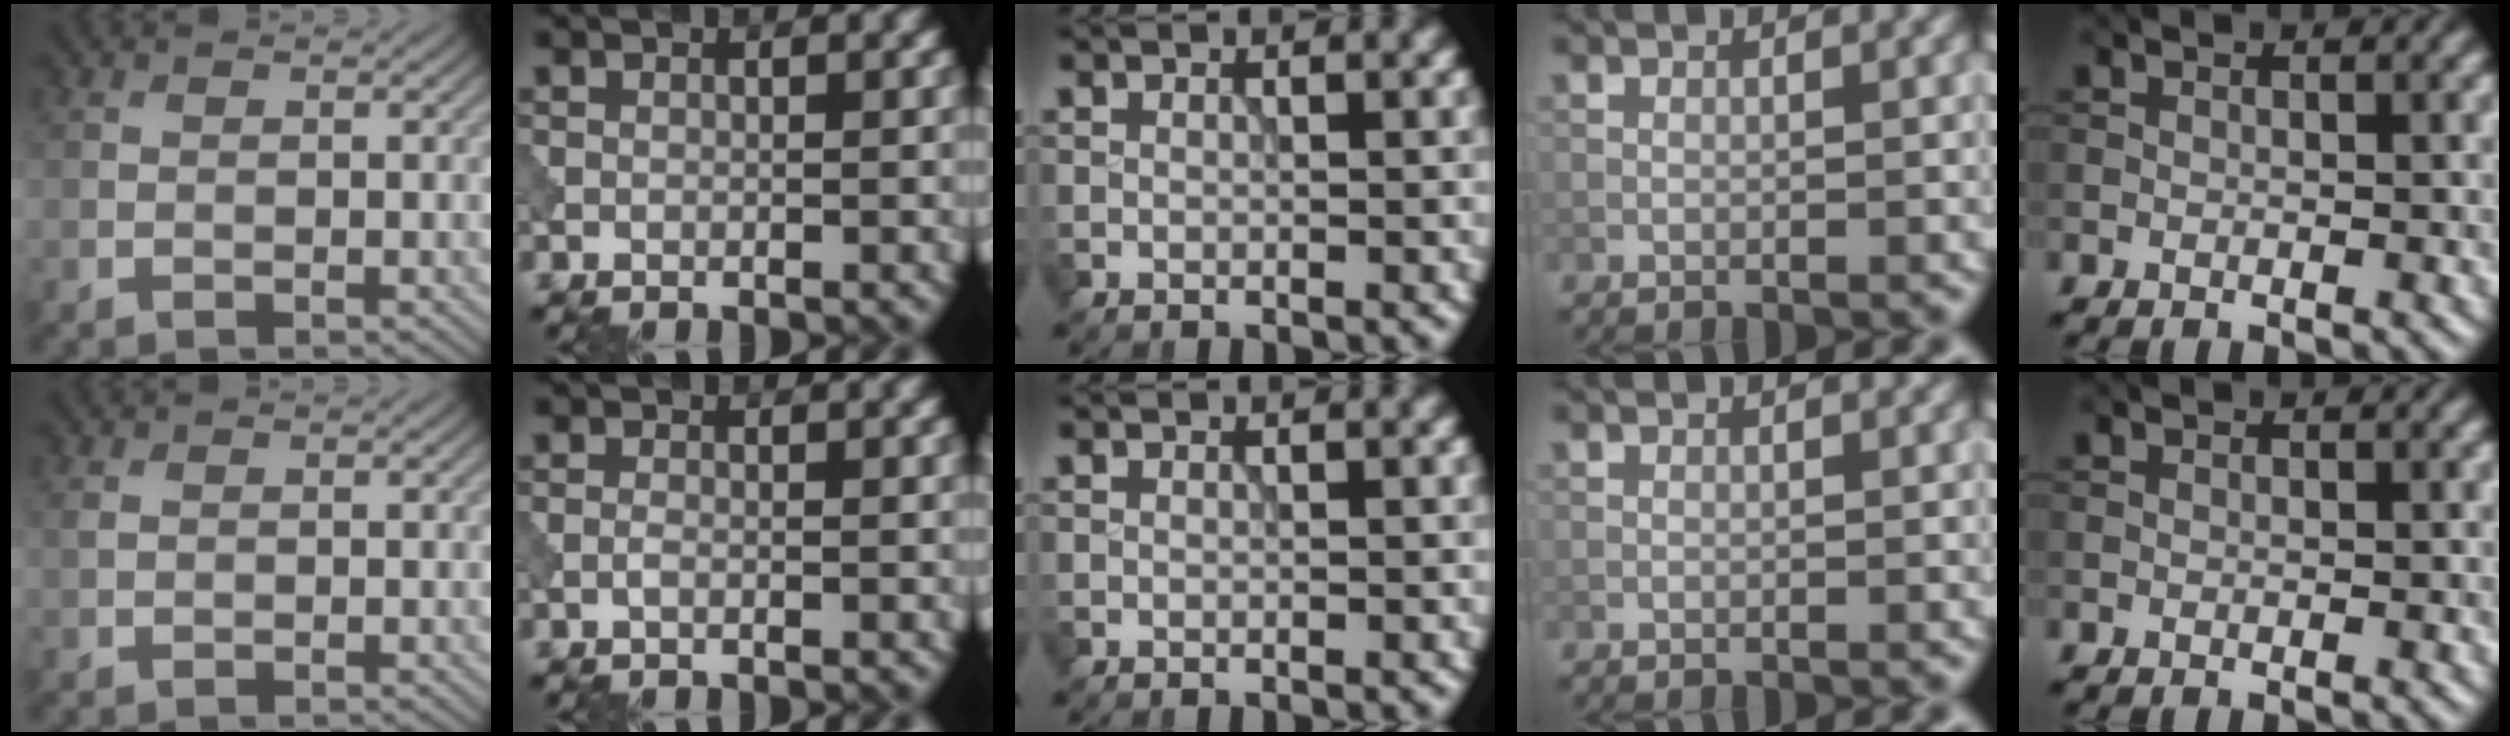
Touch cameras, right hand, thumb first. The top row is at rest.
{"thumb": {"total": 0.7, "force": [0.3, 0.4, 0.5], "torque": [-0.018, 0.002, 0.007]}, "index": {"total": 0.5, "force": [-0.3, 0.1, 0.4], "torque": [-0.013, 0.000, -0.006]}}